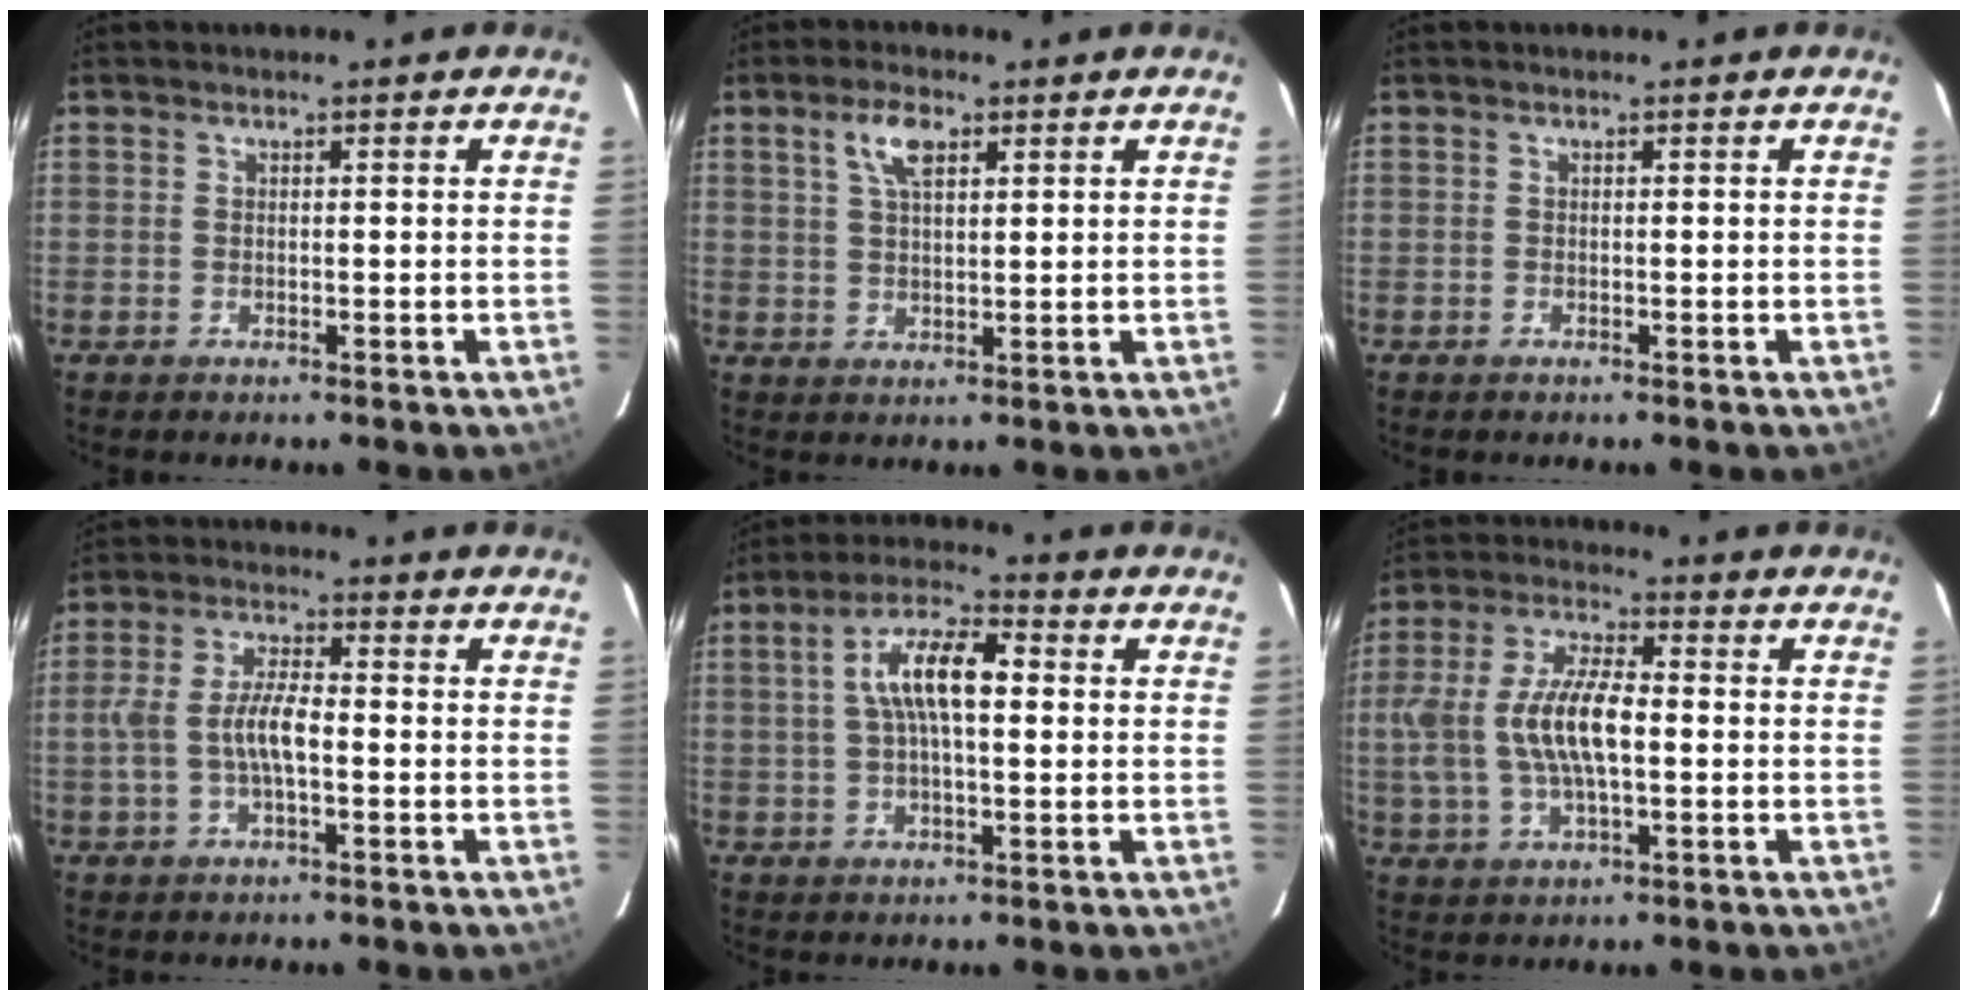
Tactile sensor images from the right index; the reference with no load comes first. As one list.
[{"total": 4.9, "force": [2.2, 1.7, 4.0], "torque": [-0.075, 0.009, 0.041]}, {"total": 0.0}, {"total": 6.8, "force": [-1.4, 2.2, 6.3], "torque": [-0.129, 0.009, -0.025]}, {"total": 9.7, "force": [1.4, 3.4, 9.0], "torque": [-0.166, 0.021, 0.023]}, {"total": 12.7, "force": [-0.7, 5.2, 11.6], "torque": [-0.240, 0.008, -0.011]}]